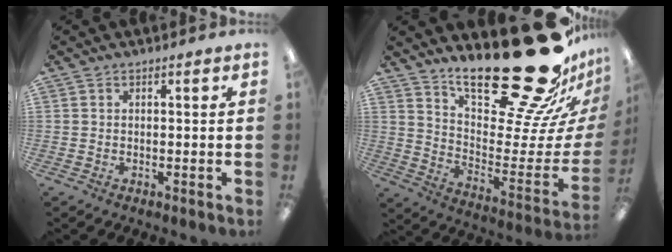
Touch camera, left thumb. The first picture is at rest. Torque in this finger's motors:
{"motor_torque": [2.34, 1.28, 1.45, -1.32, 0.10]}